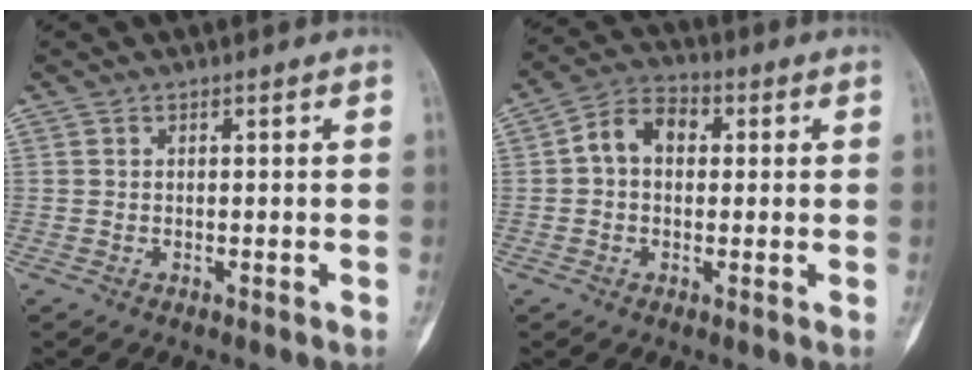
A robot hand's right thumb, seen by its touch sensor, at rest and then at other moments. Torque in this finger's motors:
{"motor_torque": [-0.32, 0.76, 0.14, -0.12, 0.04]}